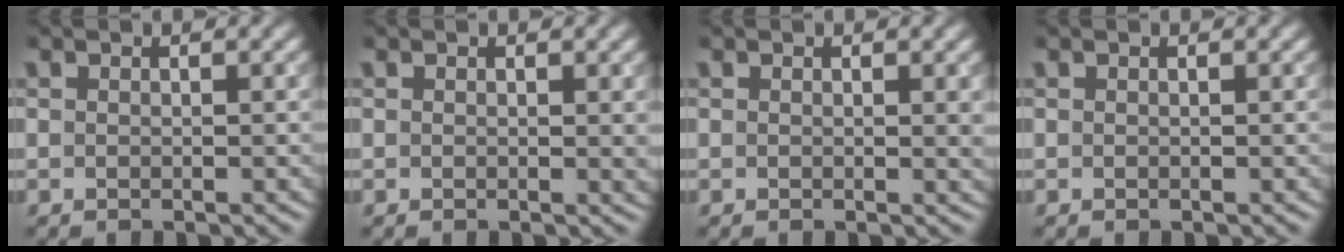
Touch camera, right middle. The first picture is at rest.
{"total": 0.9, "force": [0.3, 0.1, 0.8], "torque": [-0.006, -0.003, 0.005]}
{"total": 0.8, "force": [0.4, 0.1, 0.7], "torque": [-0.006, -0.003, 0.006]}
{"total": 0.0}